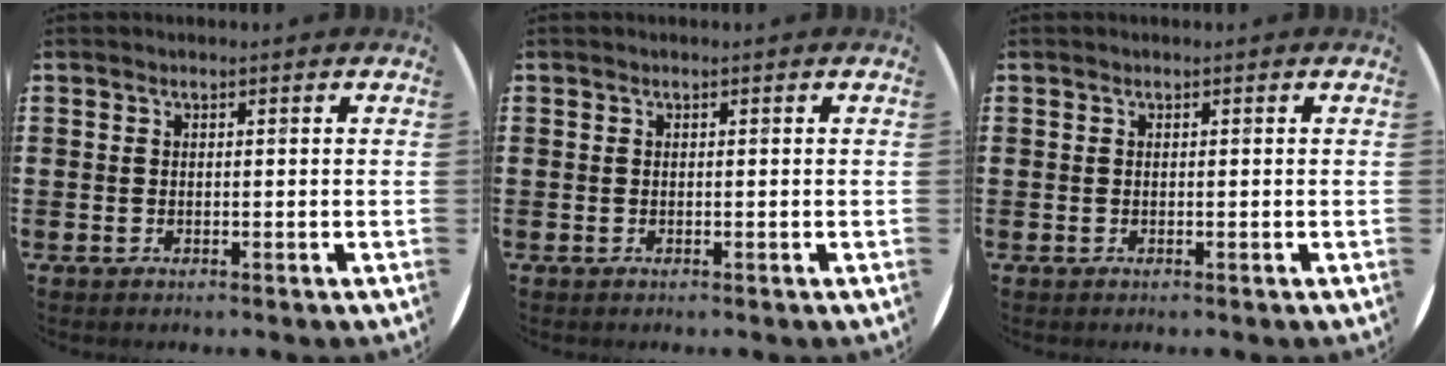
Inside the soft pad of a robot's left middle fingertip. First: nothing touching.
{"total": 0.0}
{"total": 0.0}